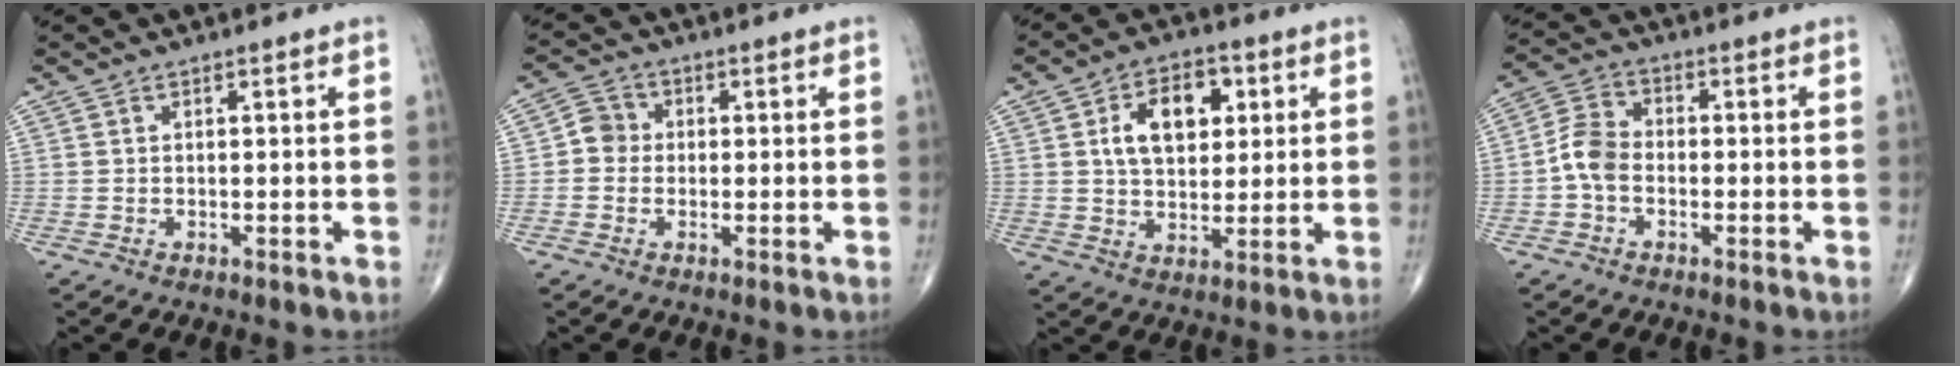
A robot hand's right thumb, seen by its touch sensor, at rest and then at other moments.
{"total": 3.9, "force": [-0.3, 3.6, 1.4], "torque": [-0.003, 0.010, -0.015]}
{"total": 11.4, "force": [3.0, 7.1, 8.4], "torque": [-0.108, 0.001, 0.049]}
{"total": 5.8, "force": [-1.5, 4.1, 3.9], "torque": [-0.072, 0.021, -0.042]}